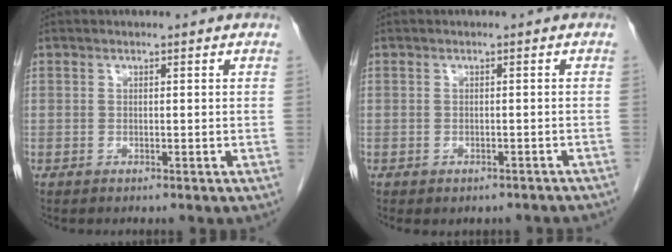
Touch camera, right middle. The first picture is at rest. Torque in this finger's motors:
{"motor_torque": [1.07, -1.07, 0.06, 0.05]}